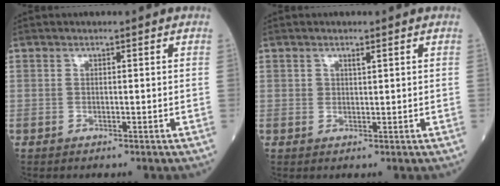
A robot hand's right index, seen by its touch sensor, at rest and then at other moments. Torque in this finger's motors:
{"motor_torque": [0.00, -0.01, -0.03, 0.02]}